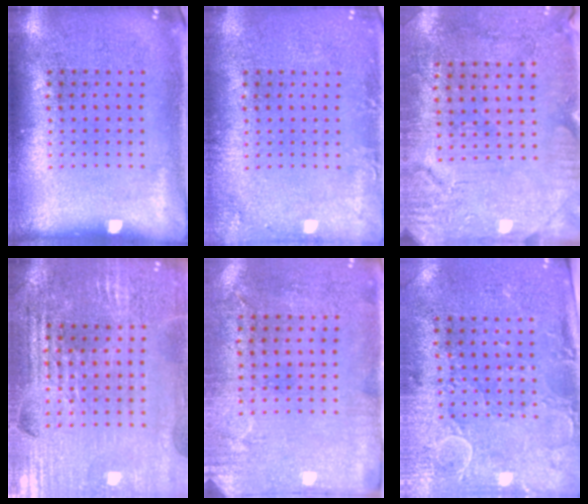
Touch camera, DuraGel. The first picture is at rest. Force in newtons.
{"total": 1.5, "press": 1.5, "slide": 0.1}
{"total": 3.1, "press": 2.6, "slide": 1.6}
{"total": 3.0, "press": 3.0, "slide": 0.4}
{"total": 2.9, "press": 2.4, "slide": 1.7}
{"total": 2.9, "press": 2.5, "slide": 1.6}